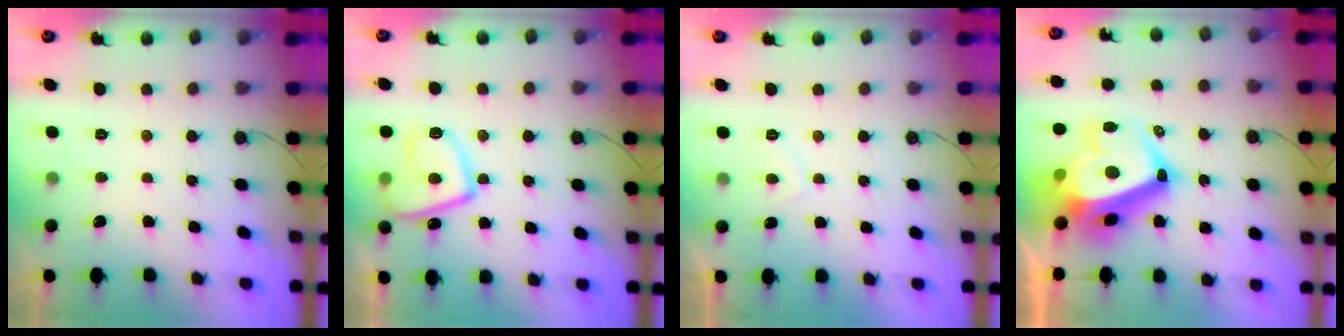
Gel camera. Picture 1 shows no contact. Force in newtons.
{"total": 12.2, "press": 12.2, "slide": 1.2}
{"total": 1.5, "press": 1.3, "slide": 0.7}
{"total": 21.1, "press": 21.0, "slide": 2.1}